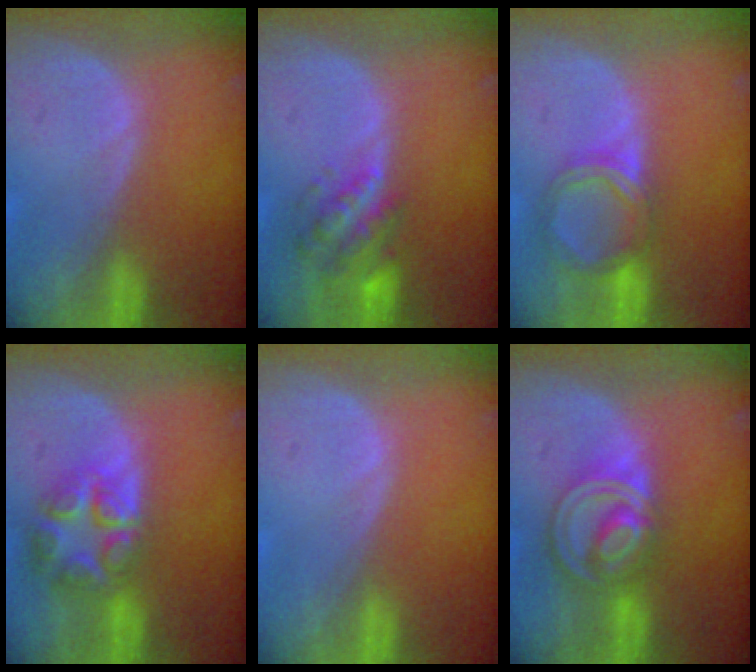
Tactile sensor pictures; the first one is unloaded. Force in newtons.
{"total": 6.1, "press": 5.9, "slide": 1.7}
{"total": 5.4, "press": 5.1, "slide": 1.6}
{"total": 8.0, "press": 7.0, "slide": 3.8}
{"total": 0.0}
{"total": 8.5, "press": 7.1, "slide": 4.6}